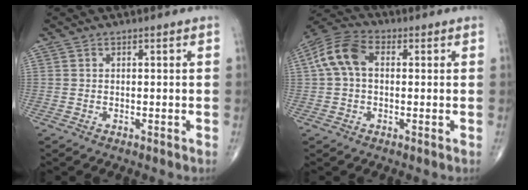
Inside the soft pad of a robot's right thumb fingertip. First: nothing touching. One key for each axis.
{"total": 8.8, "fx": 1.1, "fy": 5.8, "fz": 6.5, "tx": -0.136, "ty": 0.029, "tz": 0.013}